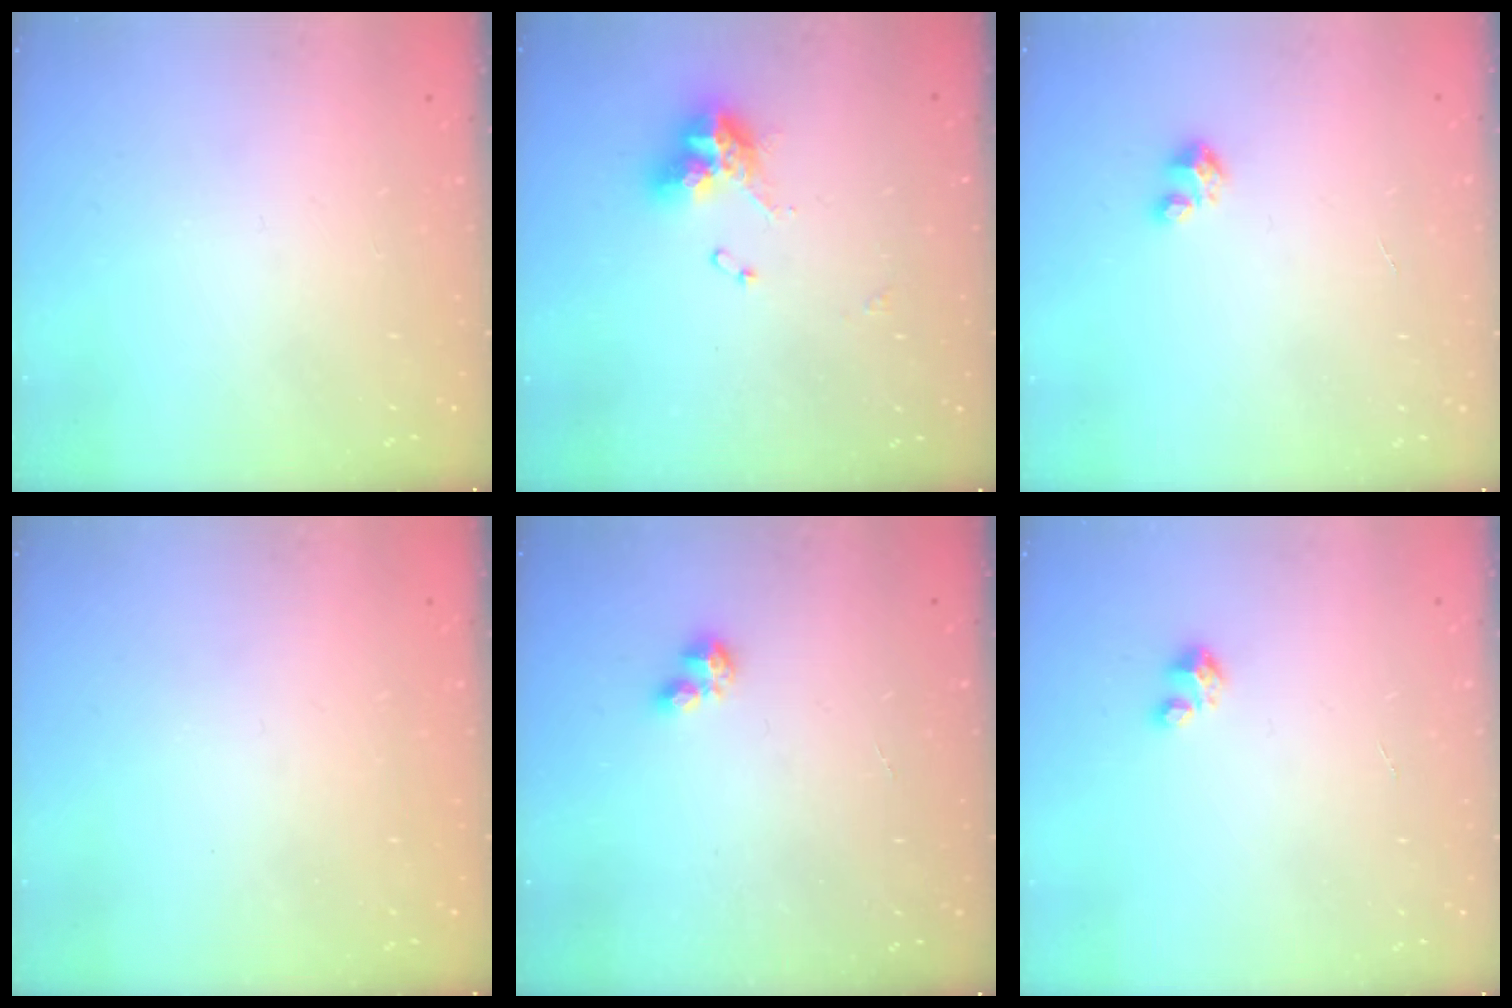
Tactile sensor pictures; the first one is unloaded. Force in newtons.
{"total": 11.3, "press": 11.2, "slide": 1.0}
{"total": 1.7, "press": 1.7, "slide": 0.1}
{"total": 0.7, "press": 0.6, "slide": 0.4}
{"total": 1.0, "press": 1.0, "slide": 0.1}
{"total": 1.8, "press": 1.8, "slide": 0.1}